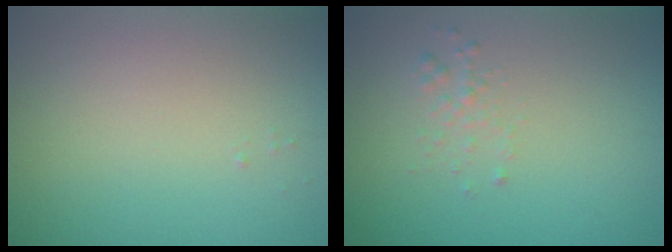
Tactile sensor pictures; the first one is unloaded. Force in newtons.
{"total": 1.0, "press": 1.0, "slide": 0.1}